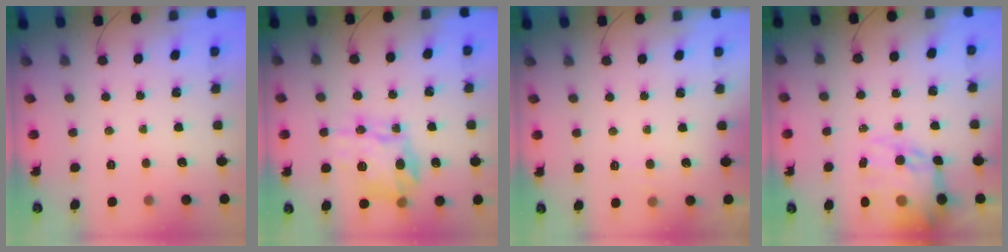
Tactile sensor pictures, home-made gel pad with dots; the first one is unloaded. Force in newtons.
{"total": 17.5, "press": 17.5, "slide": 0.7}
{"total": 5.0, "press": 4.8, "slide": 1.2}
{"total": 16.3, "press": 15.9, "slide": 3.6}